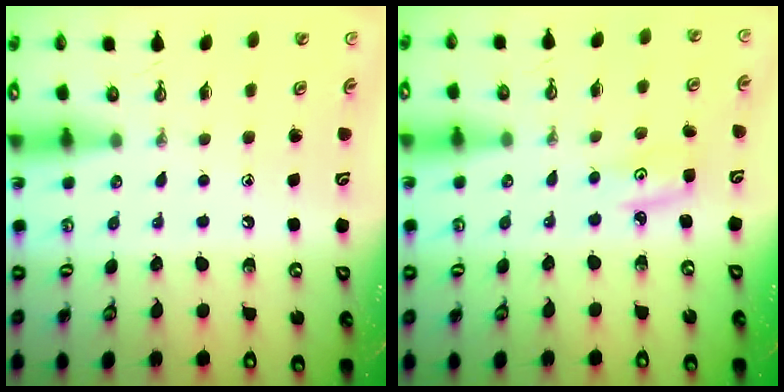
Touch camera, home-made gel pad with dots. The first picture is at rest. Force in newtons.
{"total": 2.9, "press": 2.9, "slide": 0.2}